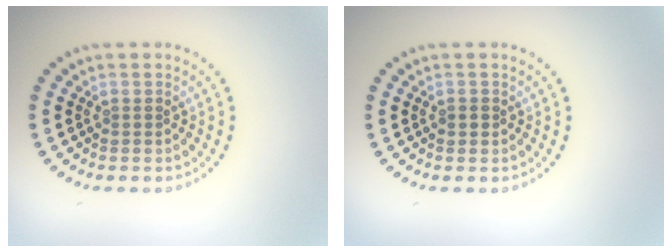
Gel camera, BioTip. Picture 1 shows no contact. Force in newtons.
{"total": 0.8, "press": 0.8, "slide": 0.1}